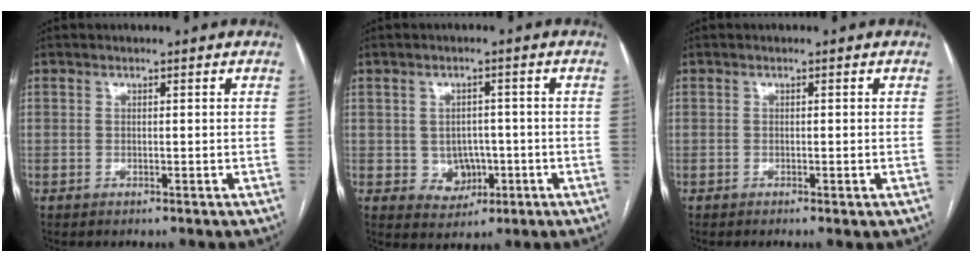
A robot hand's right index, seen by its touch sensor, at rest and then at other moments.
{"total": 4.5, "force": [-0.7, 3.9, 2.1], "torque": [-0.021, 0.007, -0.001]}
{"total": 0.8, "force": [-0.4, 0.0, 0.7], "torque": [-0.012, -0.002, -0.005]}